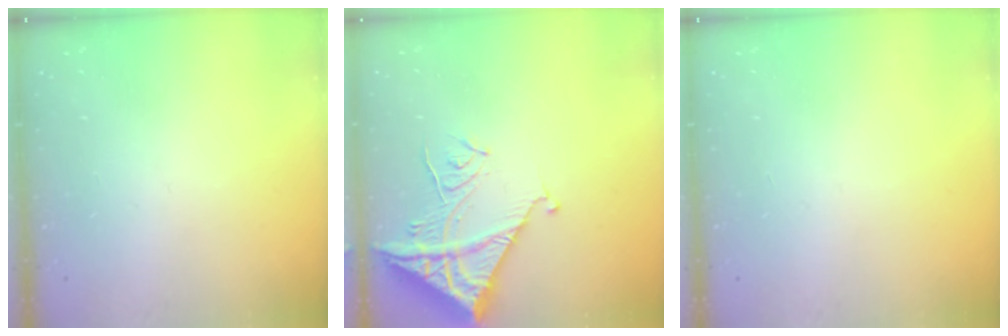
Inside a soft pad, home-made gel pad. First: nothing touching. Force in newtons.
{"total": 13.7, "press": 13.6, "slide": 1.1}
{"total": 0.0}